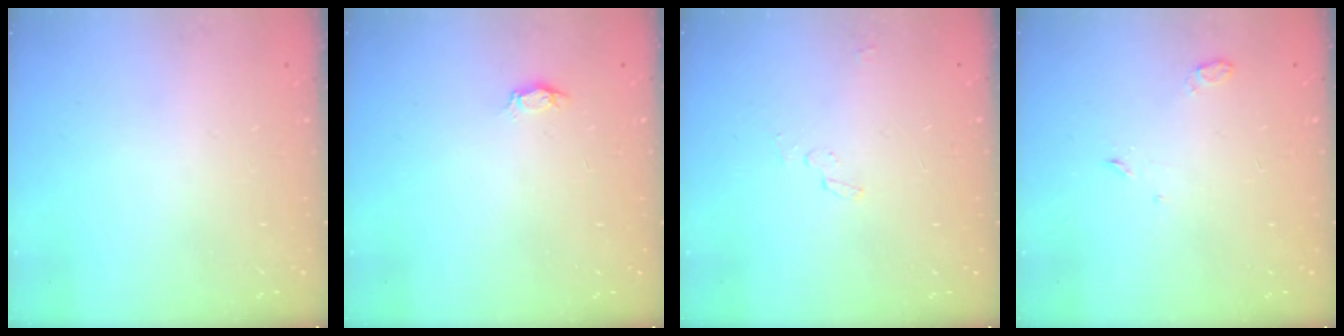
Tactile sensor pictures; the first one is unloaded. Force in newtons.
{"total": 2.8, "press": 2.8, "slide": 0.3}
{"total": 3.1, "press": 2.9, "slide": 1.1}
{"total": 3.0, "press": 2.9, "slide": 0.6}